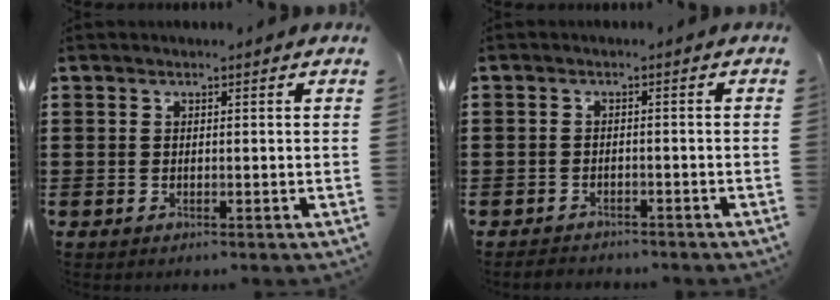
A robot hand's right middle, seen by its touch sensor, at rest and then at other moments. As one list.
[{"total": 1.7, "force": [-1.7, 0.4, -0.2], "torque": [-0.003, 0.000, -0.038]}]